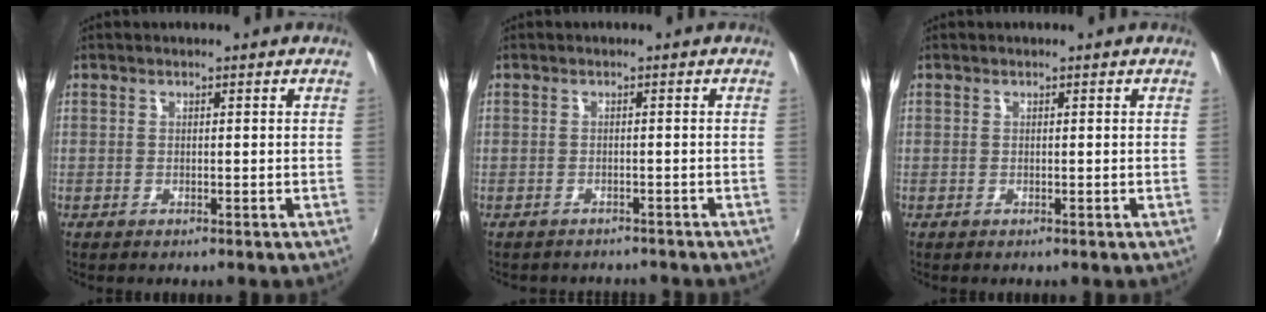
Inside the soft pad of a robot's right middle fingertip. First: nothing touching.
{"total": 3.3, "force": [-3.0, 1.5, 0.5], "torque": [-0.016, -0.005, -0.042]}
{"total": 0.0}